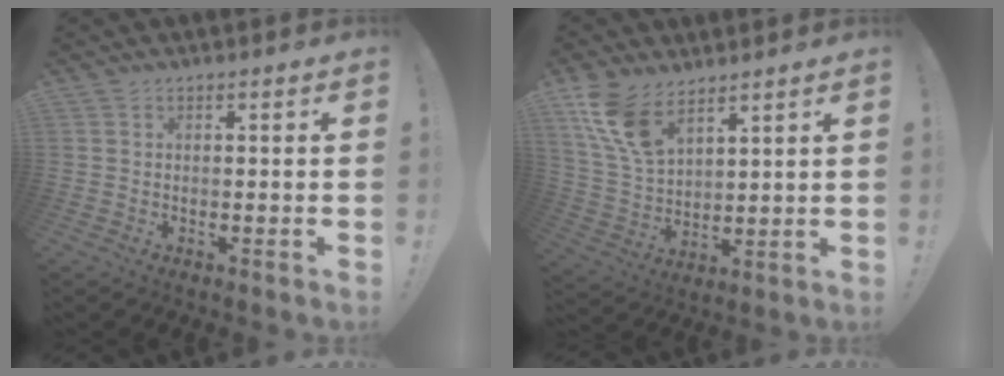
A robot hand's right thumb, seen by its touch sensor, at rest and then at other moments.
{"total": 12.4, "force": [8.1, 6.1, 7.0], "torque": [-0.158, -0.037, 0.158]}